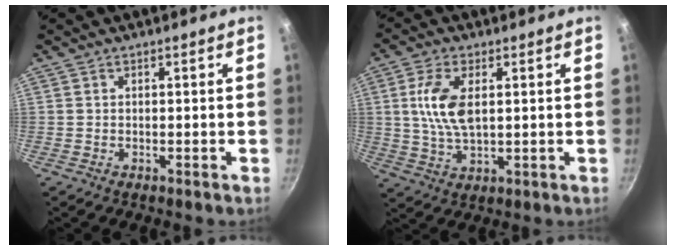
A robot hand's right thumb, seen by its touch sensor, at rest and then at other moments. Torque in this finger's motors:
{"motor_torque": [1.19, 1.02, 1.24, -0.02, 0.11]}